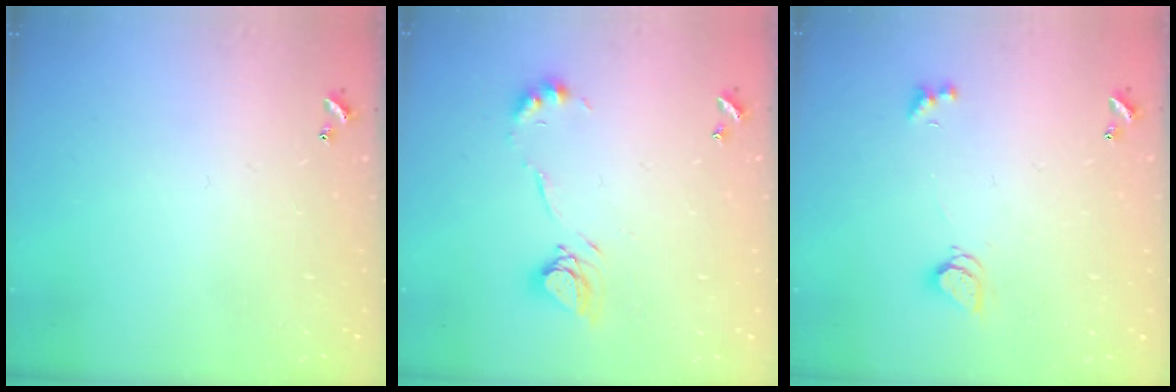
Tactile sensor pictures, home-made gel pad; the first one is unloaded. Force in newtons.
{"total": 12.5, "press": 12.5, "slide": 1.1}
{"total": 2.3, "press": 2.3, "slide": 0.3}